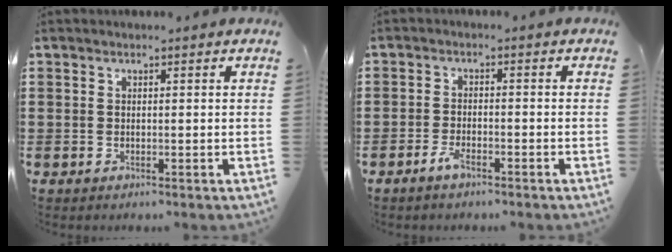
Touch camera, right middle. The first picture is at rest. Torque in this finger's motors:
{"motor_torque": [-0.05, 0.08, 0.00, 0.00]}